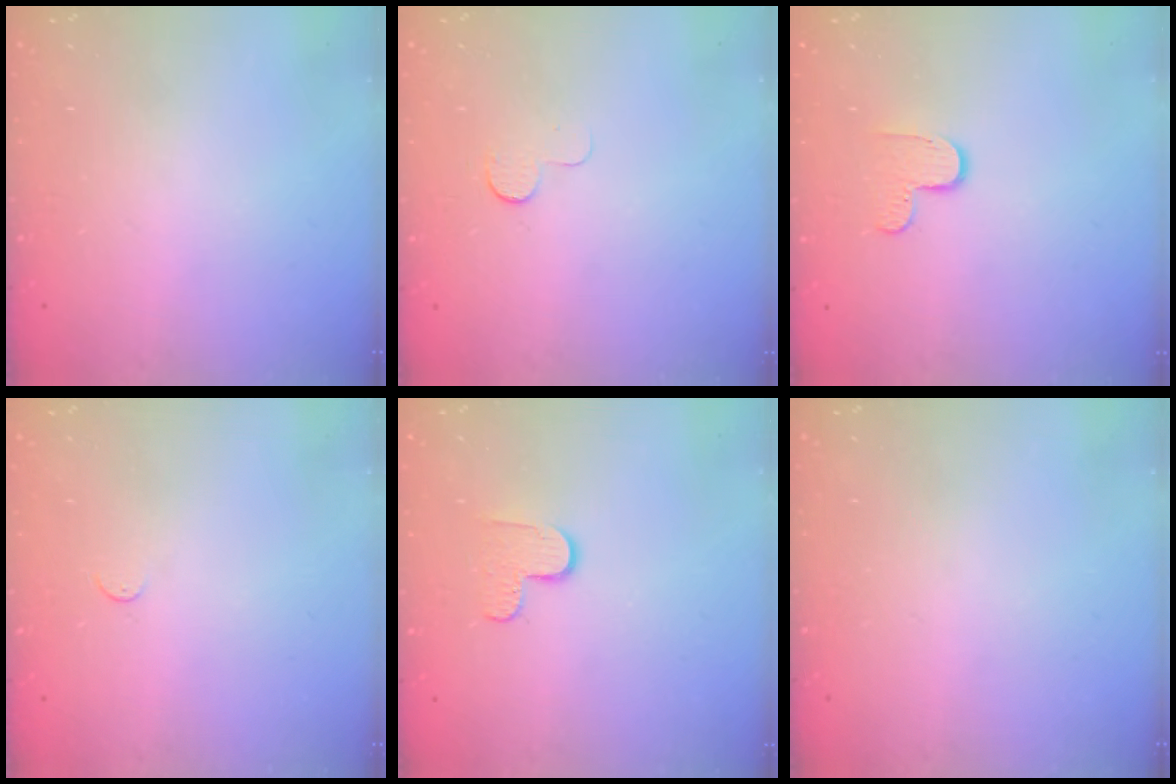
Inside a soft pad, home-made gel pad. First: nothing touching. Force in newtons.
{"total": 3.9, "press": 3.9, "slide": 0.4}
{"total": 4.7, "press": 4.6, "slide": 0.4}
{"total": 2.7, "press": 2.7, "slide": 0.4}
{"total": 5.5, "press": 5.5, "slide": 0.5}
{"total": 0.0}